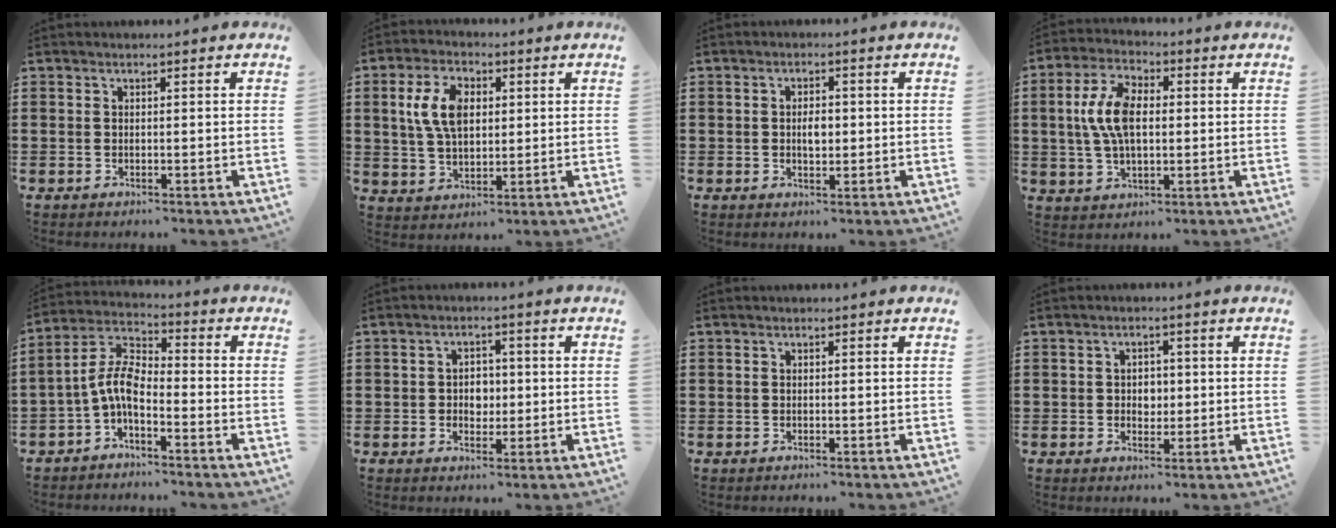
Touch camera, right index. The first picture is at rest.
{"total": 7.9, "force": [1.6, 4.8, 6.0], "torque": [-0.143, 0.014, 0.023]}
{"total": 2.5, "force": [0.0, 1.2, 2.2], "torque": [-0.034, 0.002, -0.003]}
{"total": 8.6, "force": [0.7, 4.5, 7.3], "torque": [-0.162, 0.011, 0.006]}
{"total": 6.3, "force": [-2.3, 2.7, 5.2], "torque": [-0.131, -0.009, -0.054]}
{"total": 3.0, "force": [-0.2, 2.4, 1.7], "torque": [-0.030, 0.005, -0.009]}
{"total": 0.0}
{"total": 2.3, "force": [0.0, 1.9, 1.3], "torque": [-0.021, 0.007, -0.004]}